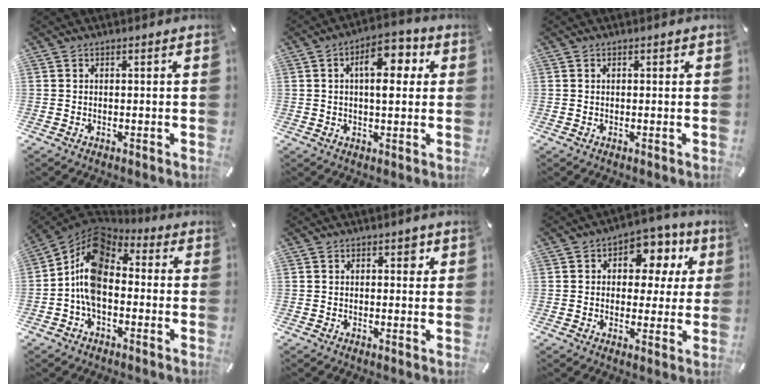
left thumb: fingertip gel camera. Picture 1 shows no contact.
{"total": 9.7, "force": [2.9, 4.8, 8.0], "torque": [-0.109, -0.004, 0.041]}
{"total": 0.5, "force": [0.1, 0.4, 0.3], "torque": [-0.007, 0.003, 0.001]}
{"total": 12.4, "force": [-1.8, 8.2, 9.1], "torque": [-0.206, 0.007, -0.042]}
{"total": 2.3, "force": [0.9, 1.4, 1.6], "torque": [-0.012, -0.001, 0.009]}
{"total": 9.9, "force": [3.4, 7.2, 5.8], "torque": [-0.077, -0.013, 0.054]}